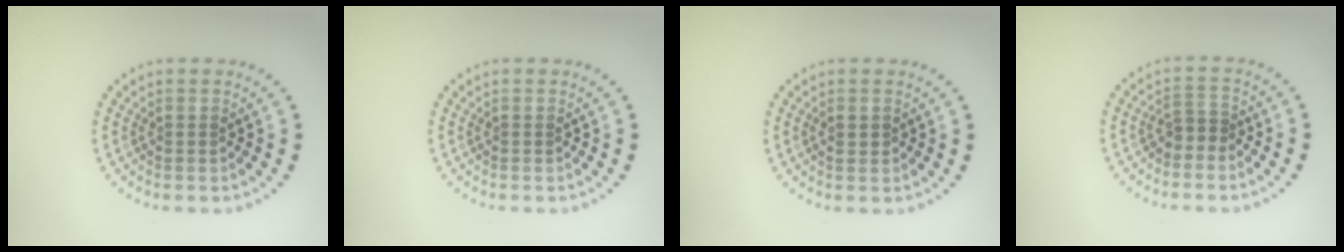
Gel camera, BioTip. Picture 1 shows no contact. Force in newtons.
{"total": 0.0}
{"total": 0.5, "press": 0.5, "slide": 0.2}
{"total": 1.3, "press": 1.0, "slide": 0.8}